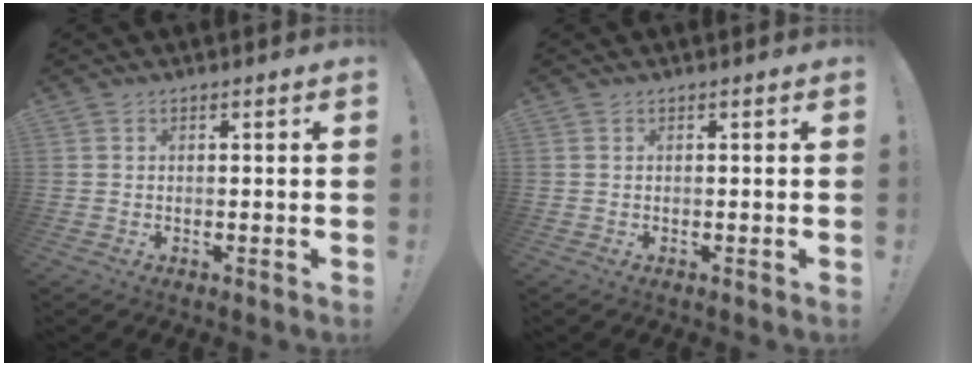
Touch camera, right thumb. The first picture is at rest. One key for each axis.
{"total": 0.0}